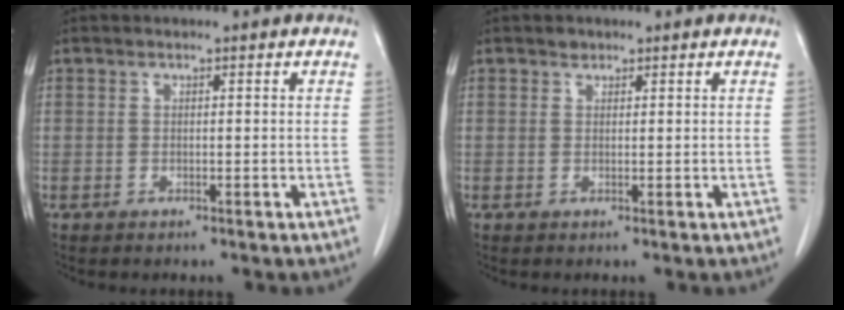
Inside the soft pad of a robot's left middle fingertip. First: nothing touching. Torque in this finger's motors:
{"motor_torque": [0.08, -0.06, -0.10, -0.01]}